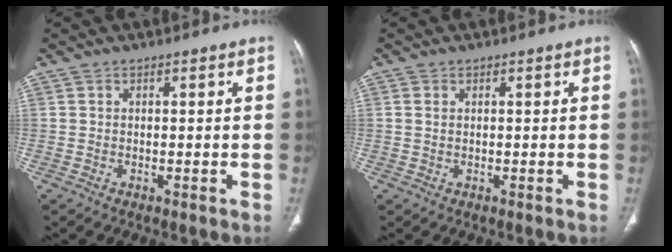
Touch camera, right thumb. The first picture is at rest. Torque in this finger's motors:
{"motor_torque": [-0.29, -0.34, 0.46, 0.02, 0.00]}